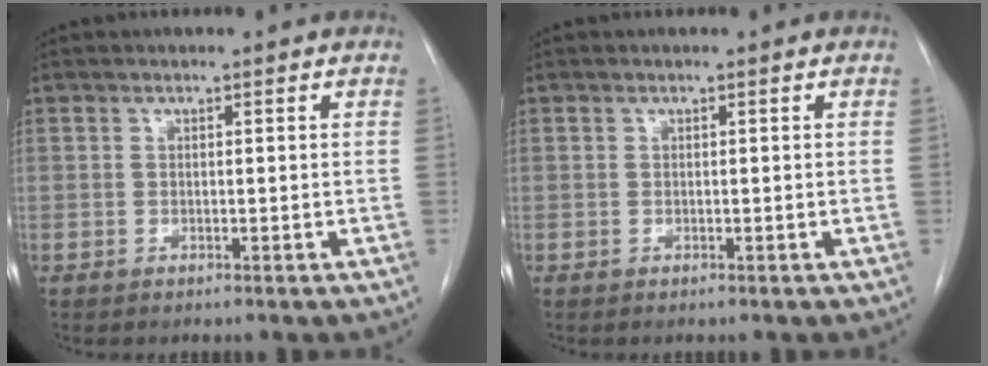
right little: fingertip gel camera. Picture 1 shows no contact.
{"total": 0.0}